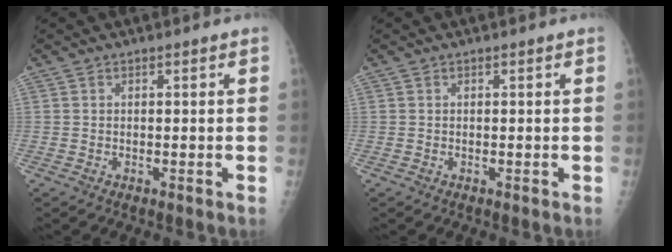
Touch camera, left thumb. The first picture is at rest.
{"total": 0.0}